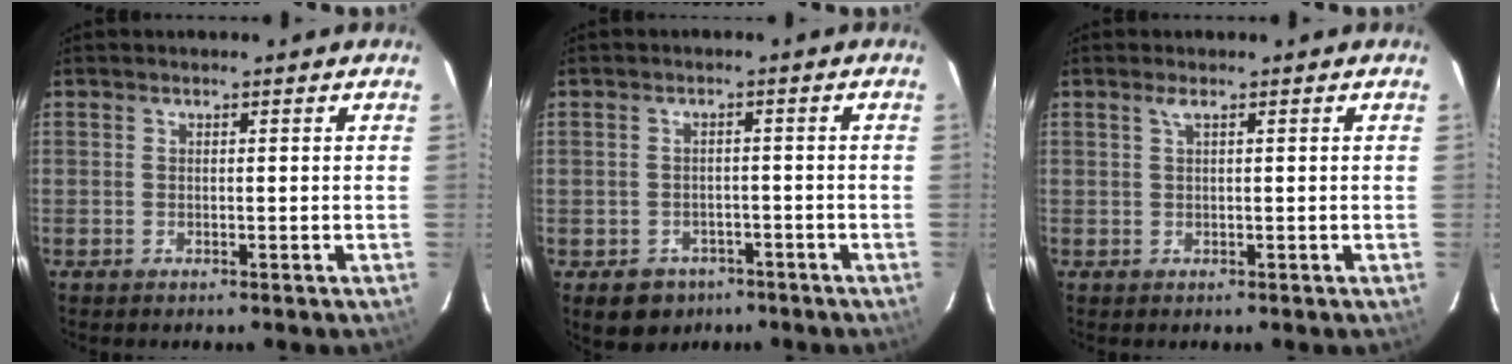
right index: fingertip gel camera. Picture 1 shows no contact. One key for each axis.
{"total": 6.5, "fx": -3.6, "fy": 5.2, "fz": 1.5, "tx": -0.036, "ty": 0.018, "tz": -0.040}
{"total": 1.0, "fx": 0.4, "fy": -0.2, "fz": 0.8, "tx": -0.015, "ty": 0.003, "tz": 0.007}